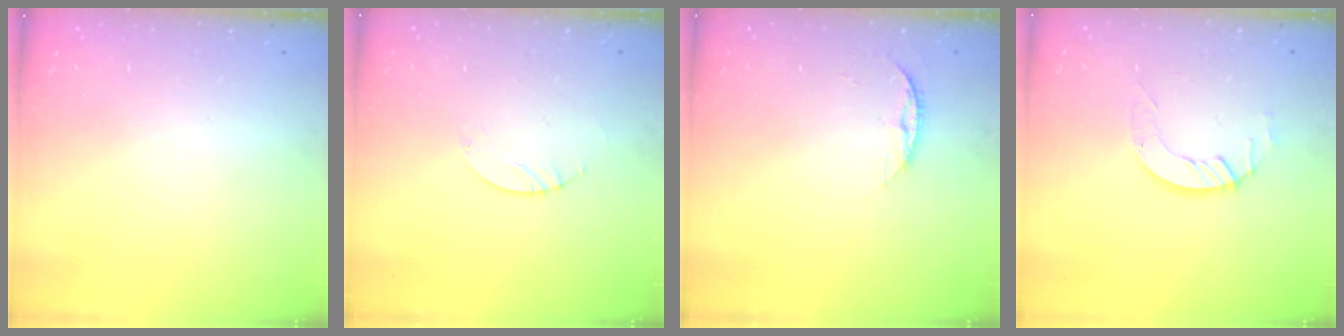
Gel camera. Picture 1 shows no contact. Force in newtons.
{"total": 0.9, "press": 0.8, "slide": 0.2}
{"total": 6.4, "press": 6.3, "slide": 0.8}
{"total": 4.1, "press": 4.1, "slide": 0.1}